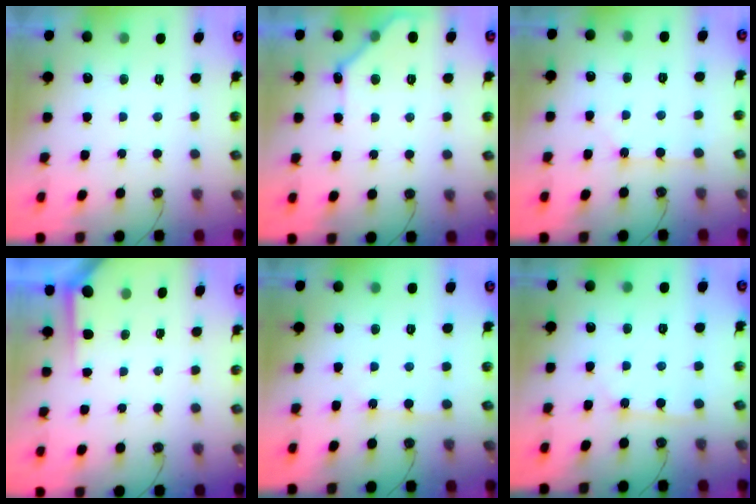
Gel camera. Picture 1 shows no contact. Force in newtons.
{"total": 8.9, "press": 8.9, "slide": 0.6}
{"total": 0.9, "press": 0.8, "slide": 0.2}
{"total": 2.2, "press": 2.2, "slide": 0.3}
{"total": 4.2, "press": 4.2, "slide": 0.5}
{"total": 1.8, "press": 1.8, "slide": 0.2}